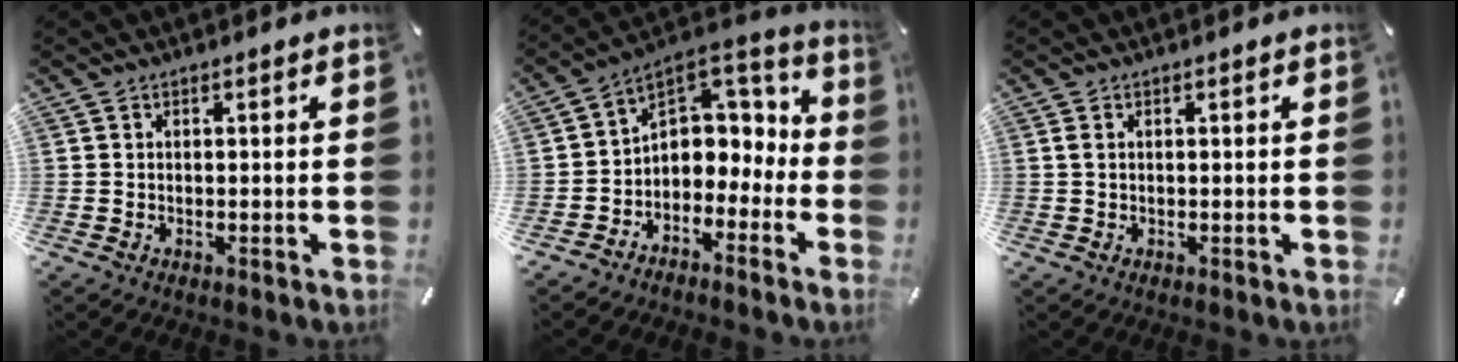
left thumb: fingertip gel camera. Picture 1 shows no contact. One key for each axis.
{"total": 7.2, "fx": -0.1, "fy": 6.8, "fz": 2.4, "tx": -0.036, "ty": -0.006, "tz": 0.006}
{"total": 0.8, "fx": 0.2, "fy": 0.2, "fz": 0.8, "tx": -0.016, "ty": 0.000, "tz": 0.002}